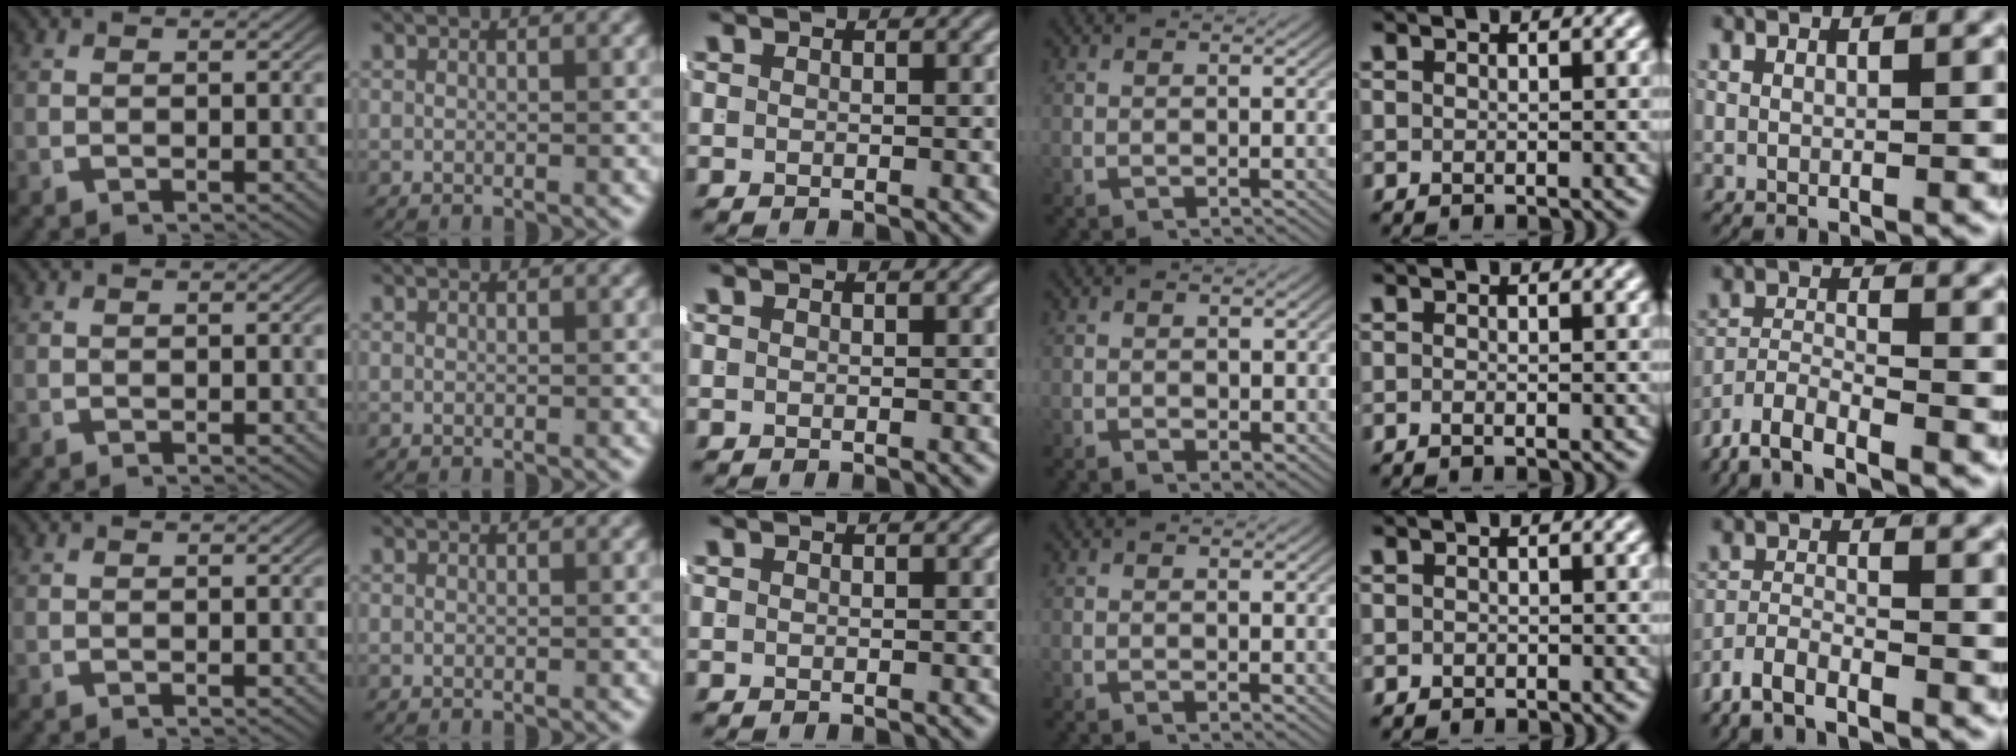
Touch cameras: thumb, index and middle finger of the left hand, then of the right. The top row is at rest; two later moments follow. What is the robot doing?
{"motion": "lift_and_place", "object": "shirt"}